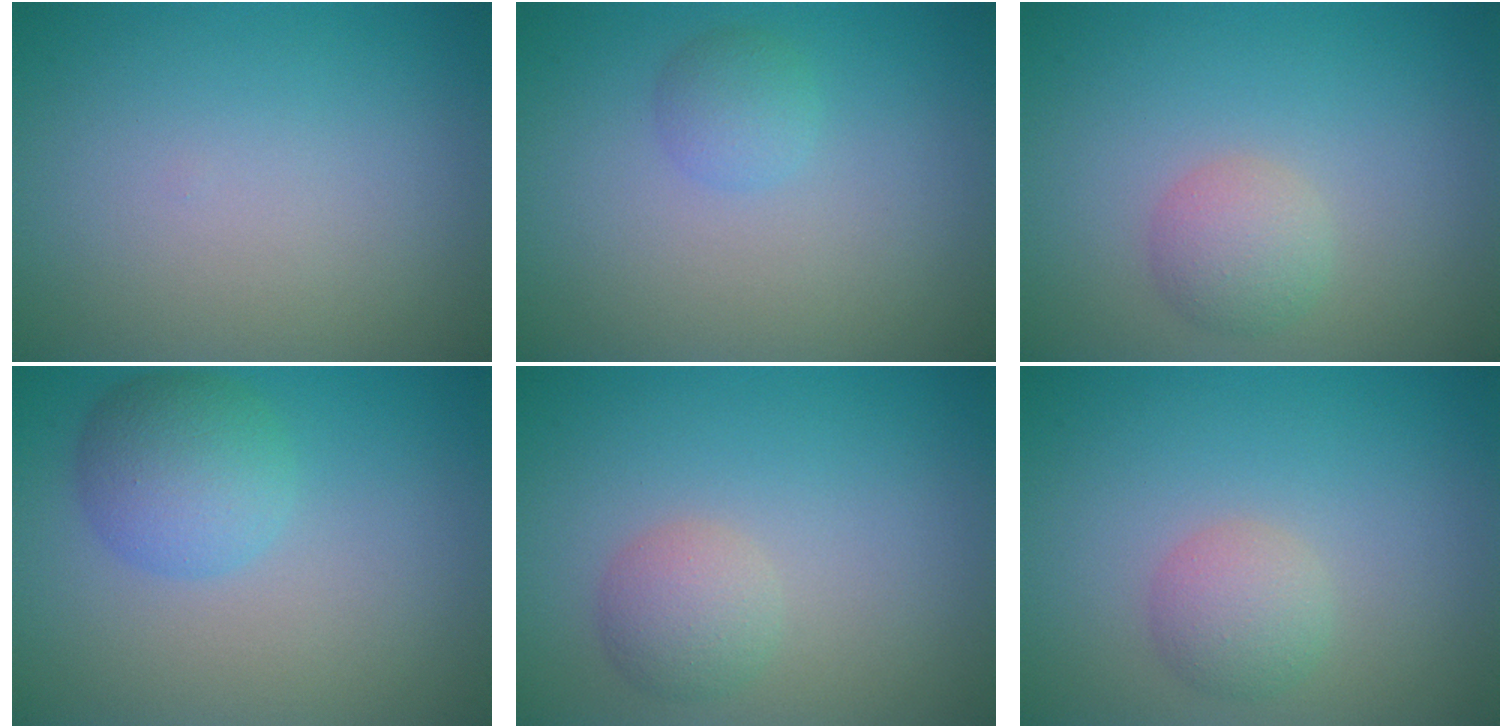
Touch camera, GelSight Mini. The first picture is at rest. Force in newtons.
{"total": 1.5, "press": 1.5, "slide": 0.0}
{"total": 2.3, "press": 2.3, "slide": 0.1}
{"total": 4.0, "press": 4.0, "slide": 0.1}
{"total": 2.4, "press": 2.4, "slide": 0.1}
{"total": 2.3, "press": 2.3, "slide": 0.1}